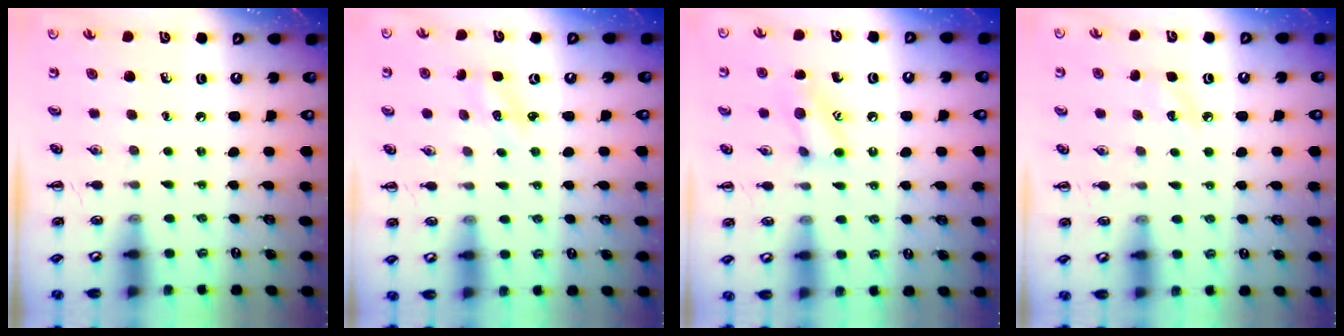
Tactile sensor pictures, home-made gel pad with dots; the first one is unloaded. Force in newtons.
{"total": 2.1, "press": 2.0, "slide": 0.6}
{"total": 9.9, "press": 9.9, "slide": 0.8}
{"total": 3.8, "press": 3.6, "slide": 1.0}